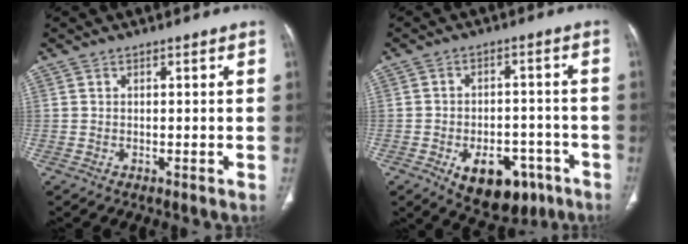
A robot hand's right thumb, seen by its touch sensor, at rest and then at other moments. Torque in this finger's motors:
{"motor_torque": [1.14, 1.38, 0.10, -0.02, 0.31]}